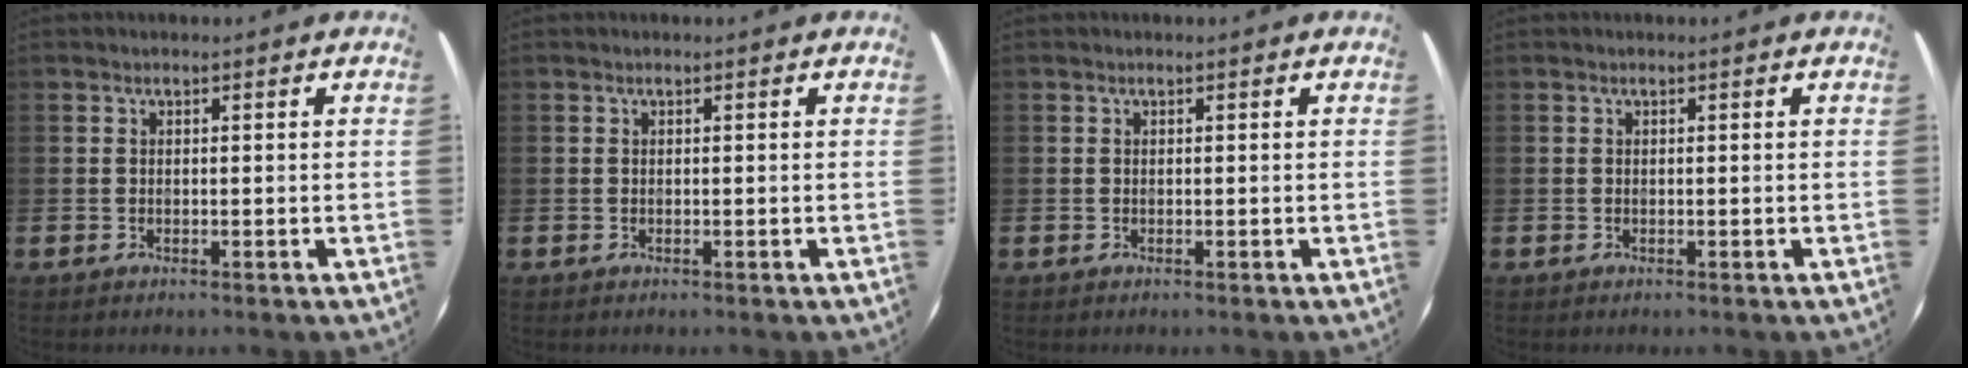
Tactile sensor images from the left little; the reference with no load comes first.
{"total": 0.0}
{"total": 0.0}
{"total": 0.0}